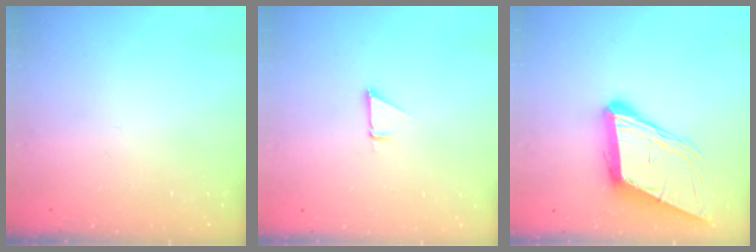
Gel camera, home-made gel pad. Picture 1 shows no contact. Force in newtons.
{"total": 1.5, "press": 1.5, "slide": 0.1}
{"total": 12.8, "press": 12.3, "slide": 3.6}